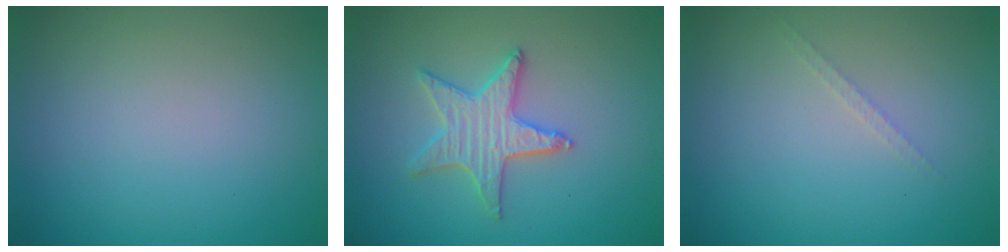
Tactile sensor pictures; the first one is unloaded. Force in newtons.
{"total": 3.3, "press": 3.3, "slide": 0.3}
{"total": 0.8, "press": 0.8, "slide": 0.0}